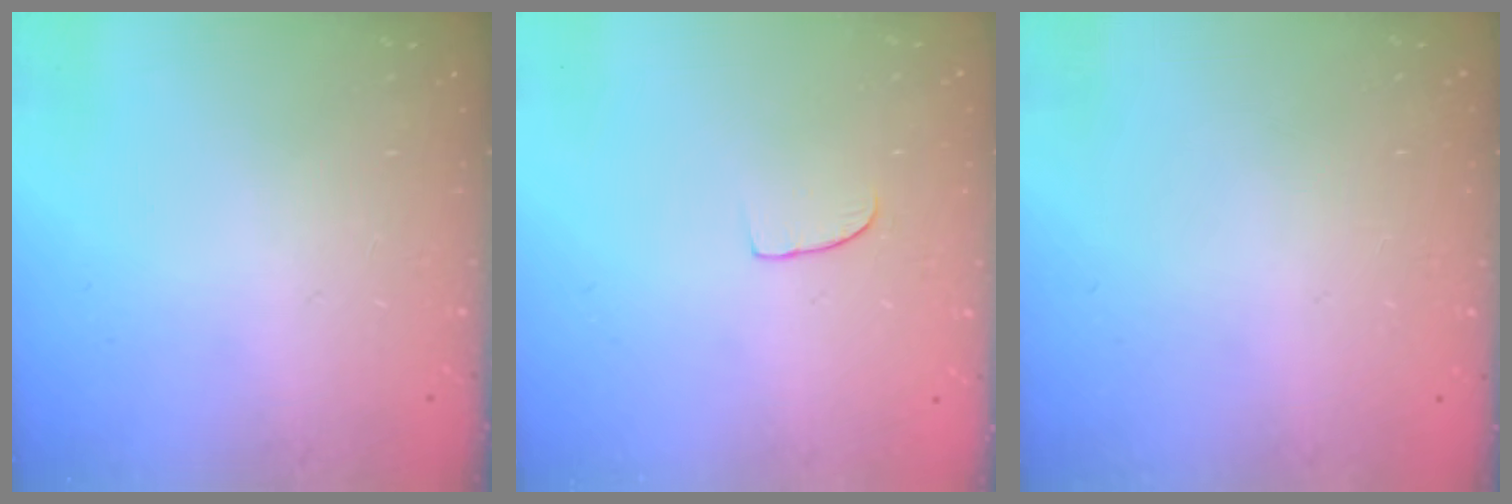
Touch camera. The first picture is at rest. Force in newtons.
{"total": 5.2, "press": 5.2, "slide": 0.3}
{"total": 0.0}